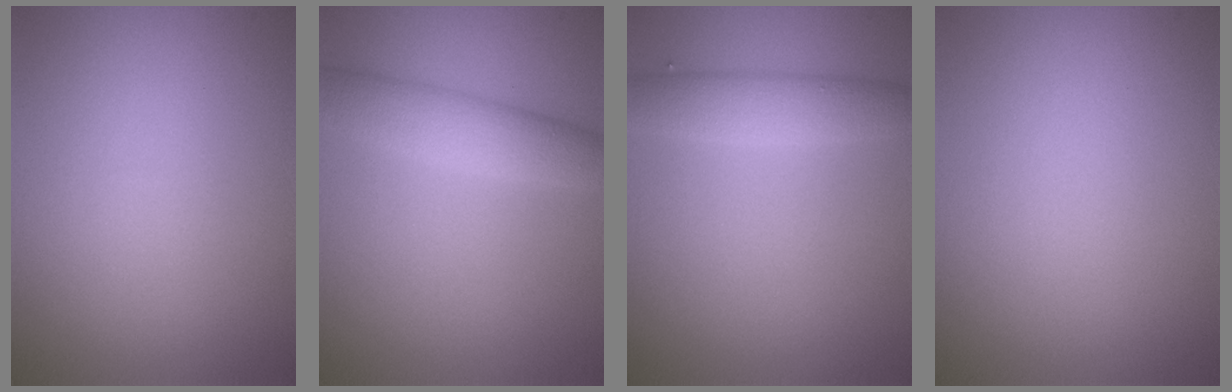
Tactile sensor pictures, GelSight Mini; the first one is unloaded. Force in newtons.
{"total": 3.9, "press": 3.9, "slide": 0.1}
{"total": 3.2, "press": 3.2, "slide": 0.2}
{"total": 0.0}